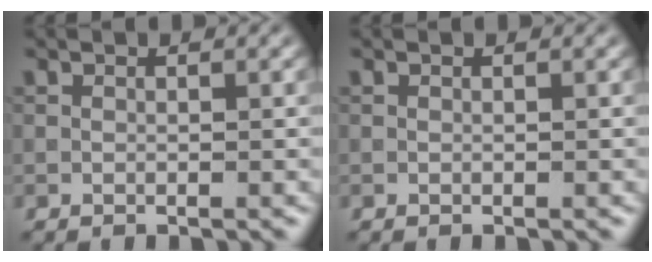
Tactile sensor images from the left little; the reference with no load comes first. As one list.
[{"total": 0.0}]